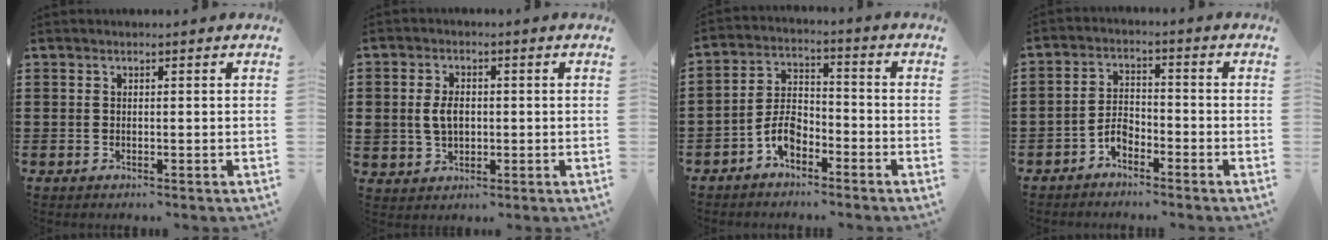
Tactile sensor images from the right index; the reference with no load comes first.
{"total": 3.9, "force": [0.1, 2.9, 2.7], "torque": [-0.064, 0.008, -0.003]}
{"total": 5.7, "force": [-3.2, 3.2, 3.5], "torque": [-0.081, 0.009, -0.065]}
{"total": 3.4, "force": [-2.4, 1.8, 1.6], "torque": [-0.041, 0.006, -0.051]}